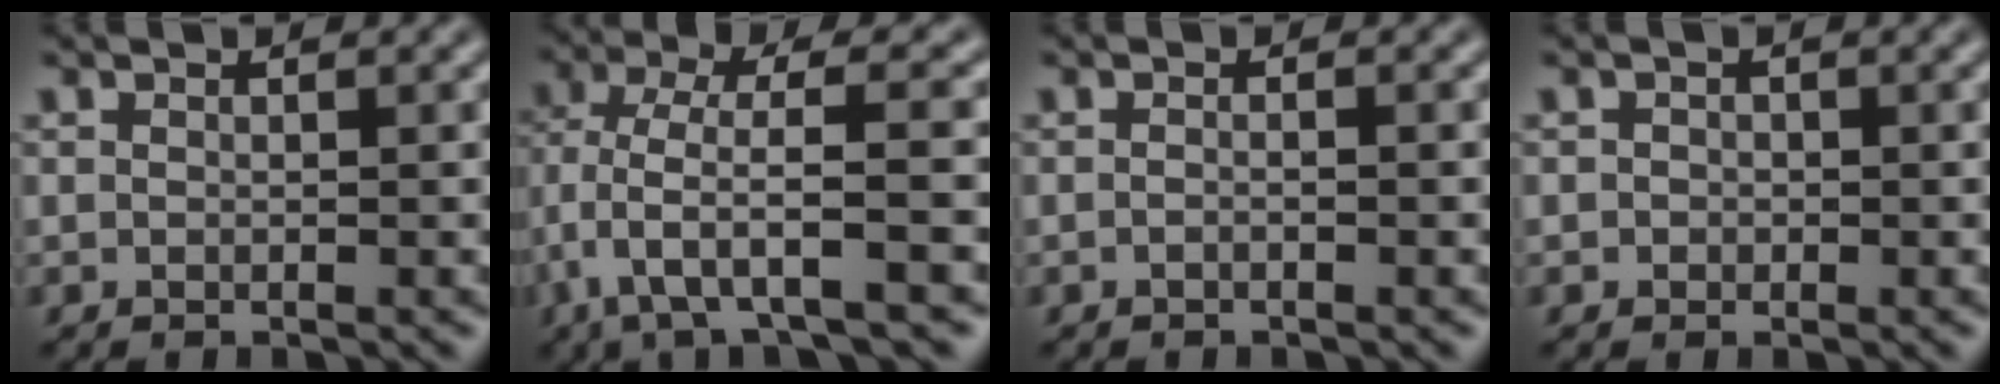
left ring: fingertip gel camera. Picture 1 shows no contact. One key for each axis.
{"total": 6.2, "fx": -1.9, "fy": 1.6, "fz": 5.7, "tx": -0.113, "ty": 0.003, "tz": -0.041}
{"total": 0.8, "fx": -0.3, "fy": 0.2, "fz": 0.7, "tx": -0.013, "ty": -0.006, "tz": -0.010}
{"total": 0.9, "fx": -0.1, "fy": 0.8, "fz": 0.2, "tx": 0.002, "ty": -0.006, "tz": -0.004}